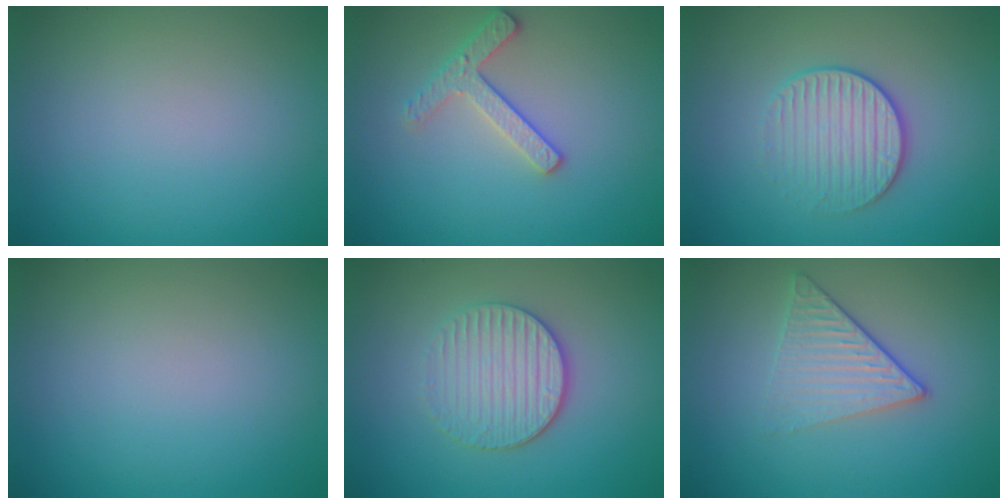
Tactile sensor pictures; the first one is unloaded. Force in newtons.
{"total": 2.5, "press": 2.4, "slide": 0.5}
{"total": 3.2, "press": 2.9, "slide": 1.5}
{"total": 0.0}
{"total": 3.7, "press": 3.3, "slide": 1.7}
{"total": 3.5, "press": 2.8, "slide": 2.2}